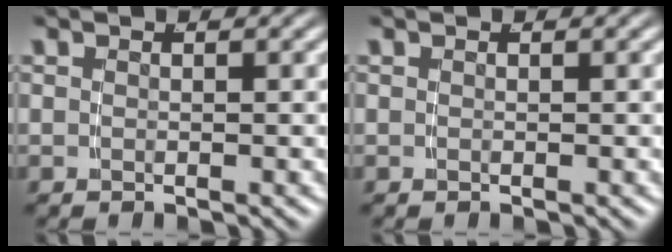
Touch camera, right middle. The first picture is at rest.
{"total": 0.0}